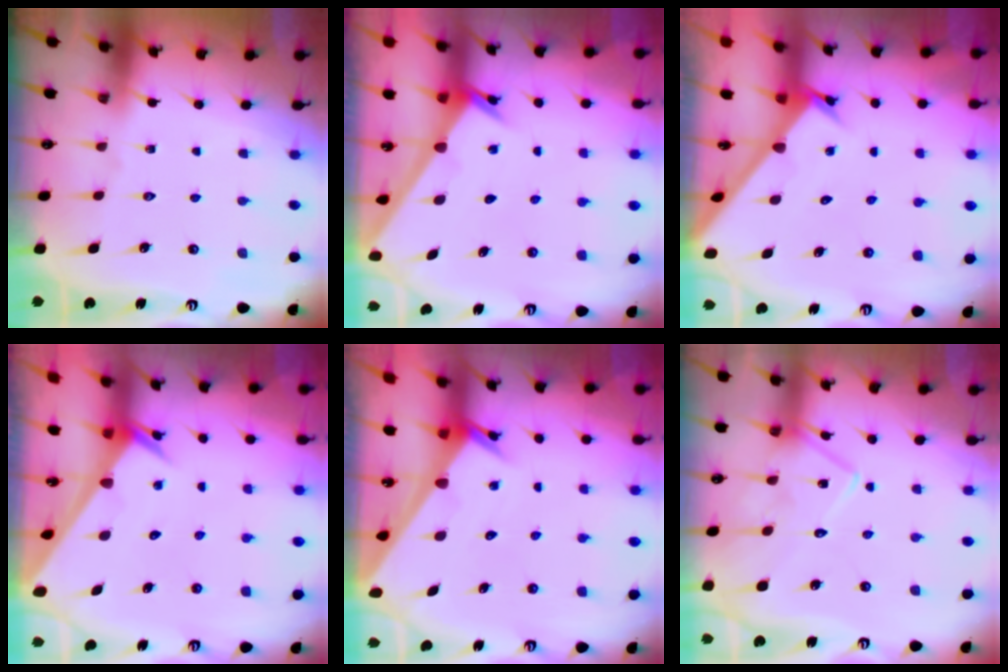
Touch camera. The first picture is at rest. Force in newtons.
{"total": 2.6, "press": 2.6, "slide": 0.2}
{"total": 2.7, "press": 2.7, "slide": 0.2}
{"total": 2.4, "press": 2.4, "slide": 0.0}
{"total": 2.2, "press": 2.2, "slide": 0.1}
{"total": 12.2, "press": 12.2, "slide": 0.5}